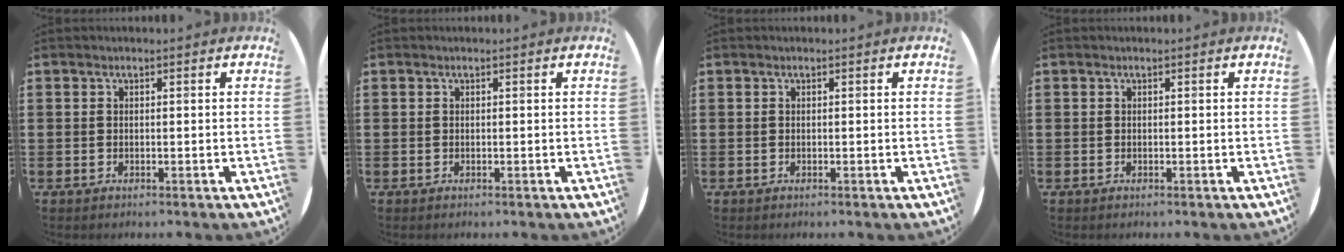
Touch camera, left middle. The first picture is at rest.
{"total": 0.0}
{"total": 0.0}
{"total": 0.0}